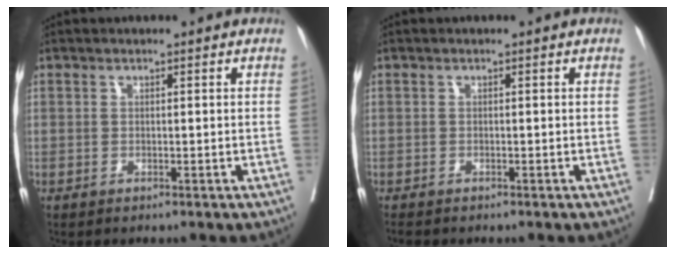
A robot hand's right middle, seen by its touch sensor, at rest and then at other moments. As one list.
[{"total": 1.2, "force": [-1.1, 0.2, 0.4], "torque": [-0.012, -0.005, -0.018]}]